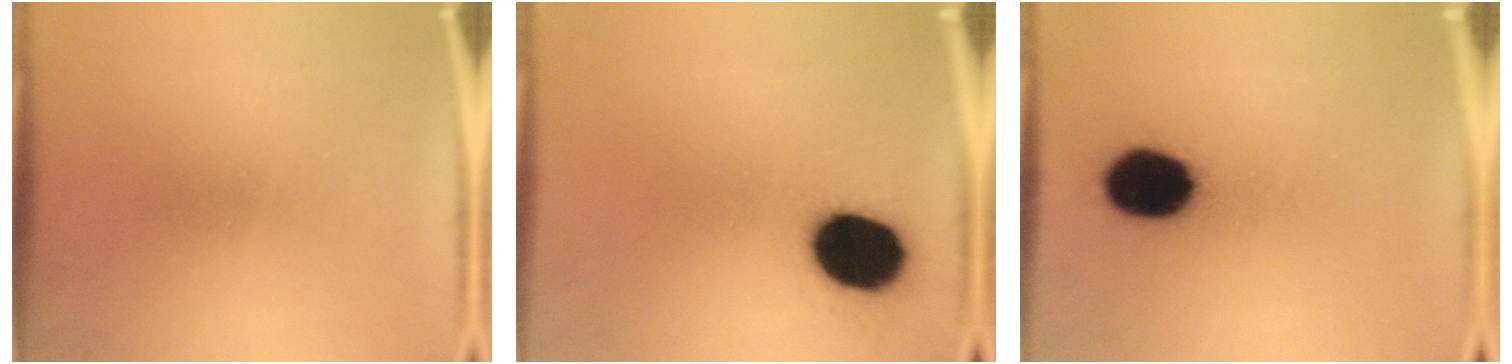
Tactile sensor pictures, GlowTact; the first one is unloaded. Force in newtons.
{"total": 14.1}
{"total": 14.1}